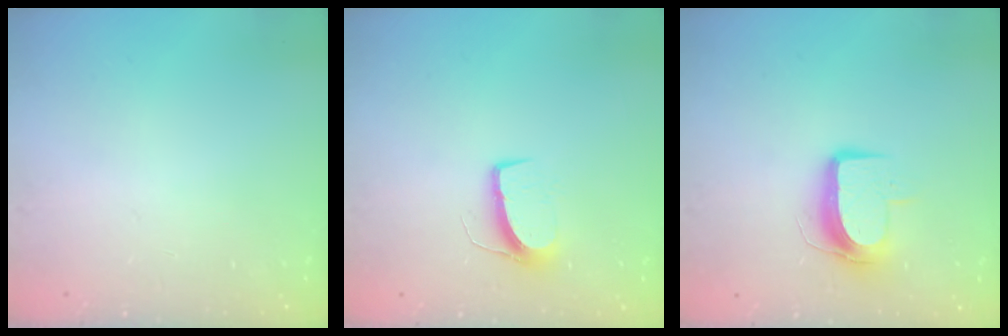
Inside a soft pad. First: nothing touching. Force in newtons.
{"total": 7.8, "press": 7.8, "slide": 0.5}
{"total": 9.7, "press": 9.7, "slide": 0.8}